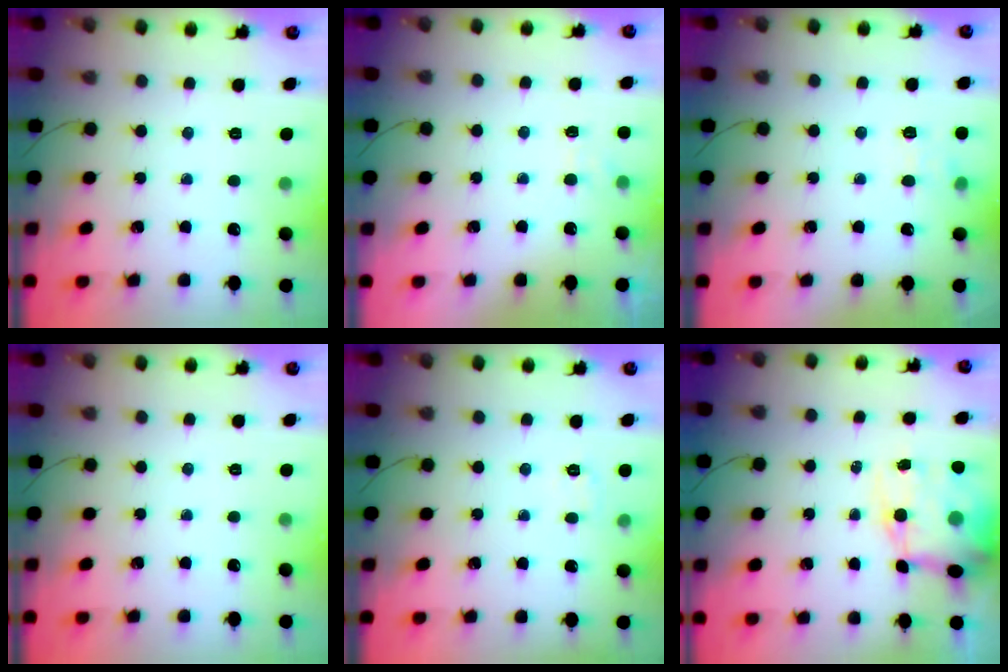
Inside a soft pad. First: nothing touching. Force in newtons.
{"total": 3.7, "press": 3.6, "slide": 1.1}
{"total": 7.3, "press": 7.0, "slide": 2.0}
{"total": 0.0}
{"total": 4.9, "press": 4.7, "slide": 1.2}
{"total": 14.2, "press": 13.8, "slide": 3.5}